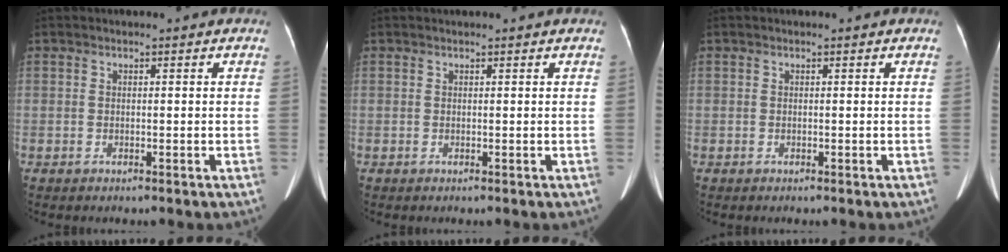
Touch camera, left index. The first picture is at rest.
{"total": 1.2, "force": [1.1, -0.1, 0.4], "torque": [-0.008, 0.018, 0.019]}
{"total": 0.0}